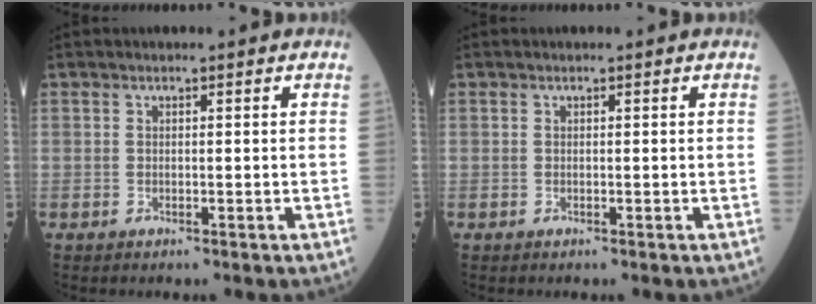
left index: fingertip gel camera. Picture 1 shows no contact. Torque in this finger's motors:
{"motor_torque": [0.00, 0.00, 0.00, 0.00]}